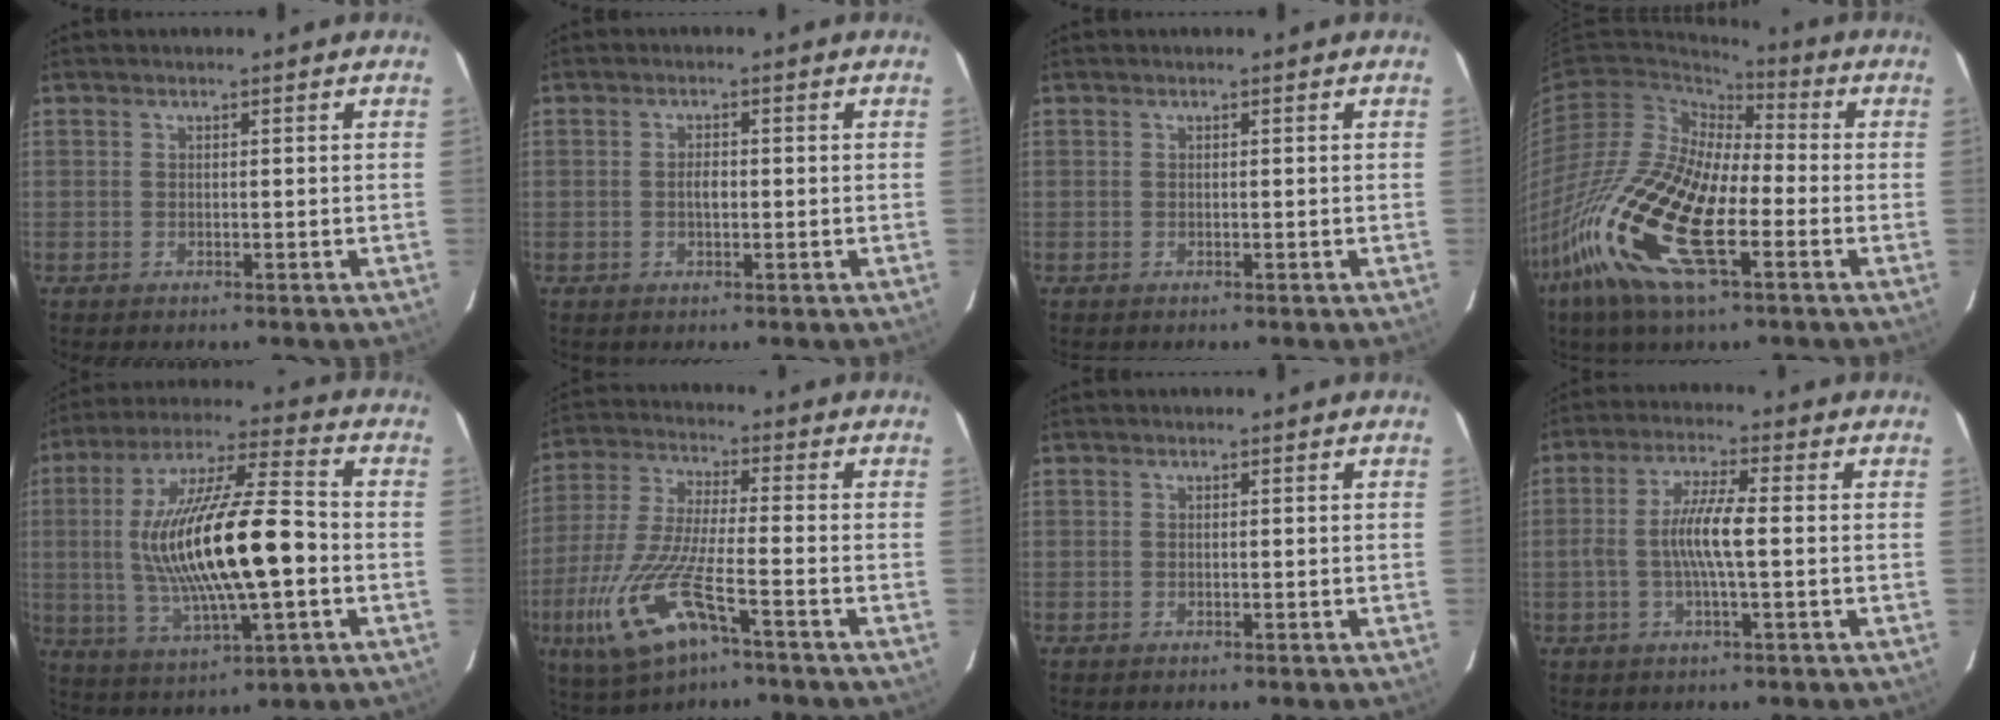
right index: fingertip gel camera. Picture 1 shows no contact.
{"total": 1.8, "force": [-0.3, 0.9, 1.5], "torque": [-0.028, 0.004, -0.006]}
{"total": 0.0}
{"total": 22.6, "force": [-9.1, 8.6, 18.8], "torque": [-0.395, -0.032, -0.189]}
{"total": 21.1, "force": [-1.5, 5.1, 20.4], "torque": [-0.378, 0.001, -0.020]}
{"total": 15.8, "force": [-7.6, 4.2, 13.3], "torque": [-0.294, -0.029, -0.146]}
{"total": 0.0}
{"total": 7.4, "force": [-0.7, 0.7, 7.3], "torque": [-0.142, 0.003, -0.016]}